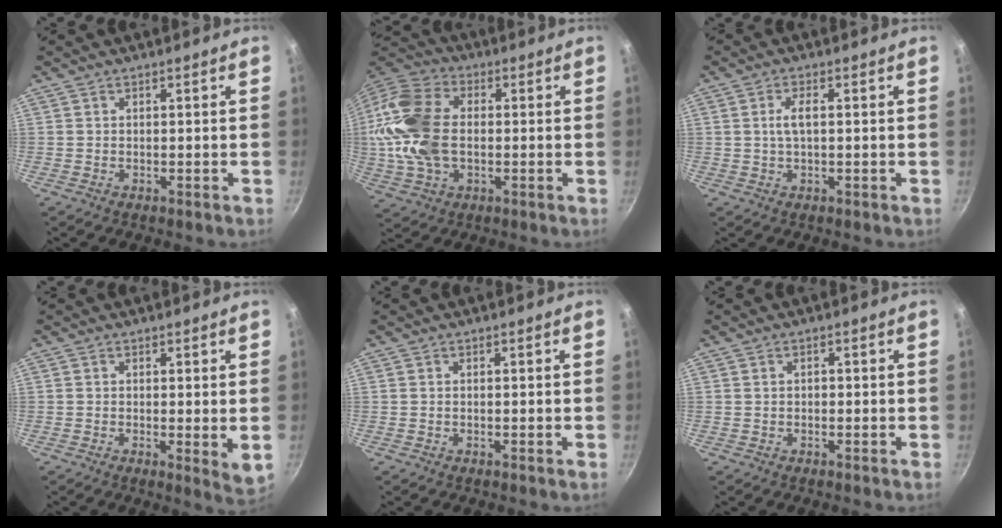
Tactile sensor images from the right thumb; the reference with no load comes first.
{"total": 17.5, "force": [0.1, 11.6, 13.1], "torque": [-0.253, 0.021, -0.008]}
{"total": 2.9, "force": [0.2, 1.0, 2.7], "torque": [-0.061, 0.006, 0.005]}
{"total": 3.9, "force": [0.3, 1.2, 3.7], "torque": [-0.054, -0.016, 0.004]}
{"total": 0.0}
{"total": 0.7, "force": [-0.1, 0.6, 0.5], "torque": [-0.005, 0.004, 0.000]}